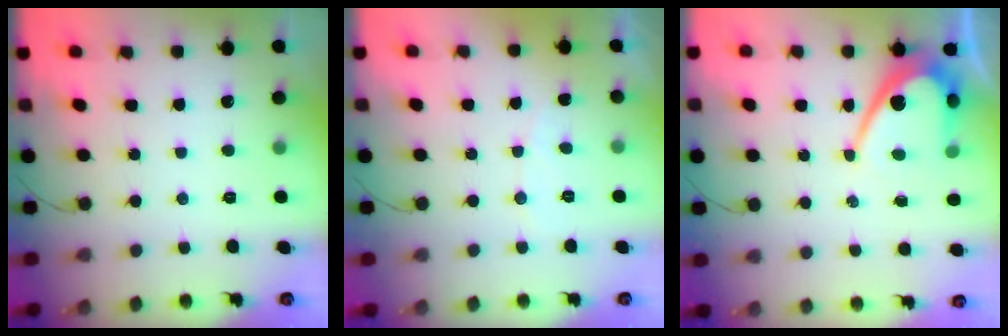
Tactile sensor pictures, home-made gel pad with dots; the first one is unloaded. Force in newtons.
{"total": 3.2, "press": 3.2, "slide": 0.1}
{"total": 10.3, "press": 10.3, "slide": 0.8}